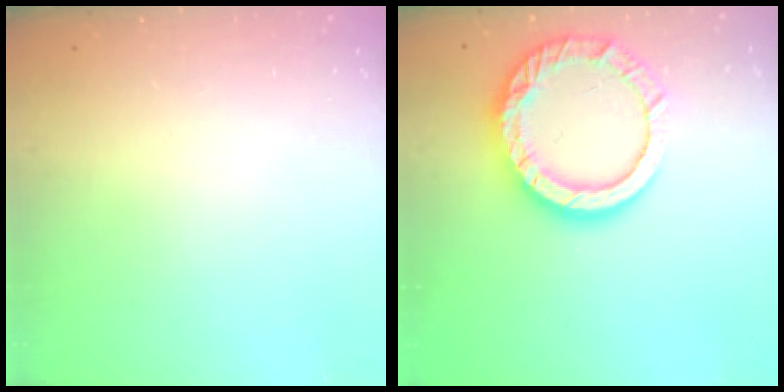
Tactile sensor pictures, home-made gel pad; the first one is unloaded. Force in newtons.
{"total": 15.3, "press": 15.2, "slide": 1.3}